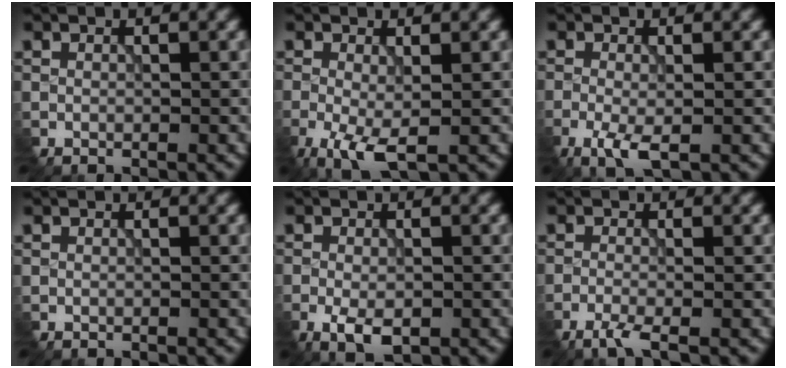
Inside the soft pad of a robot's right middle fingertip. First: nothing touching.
{"total": 4.1, "force": [-1.8, 1.5, 3.3], "torque": [-0.081, -0.013, -0.032]}
{"total": 3.2, "force": [-1.8, 0.9, 2.5], "torque": [-0.061, -0.008, -0.033]}
{"total": 0.0}
{"total": 3.0, "force": [-1.7, 1.3, 2.1], "torque": [-0.051, -0.010, -0.025]}
{"total": 2.6, "force": [-1.9, 0.2, 1.7], "torque": [-0.042, -0.005, -0.041]}